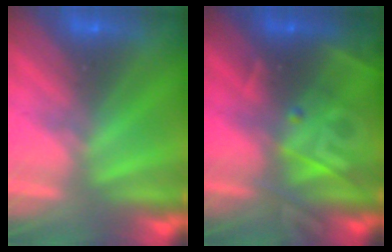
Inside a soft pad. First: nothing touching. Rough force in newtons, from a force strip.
{"total": 2.8}